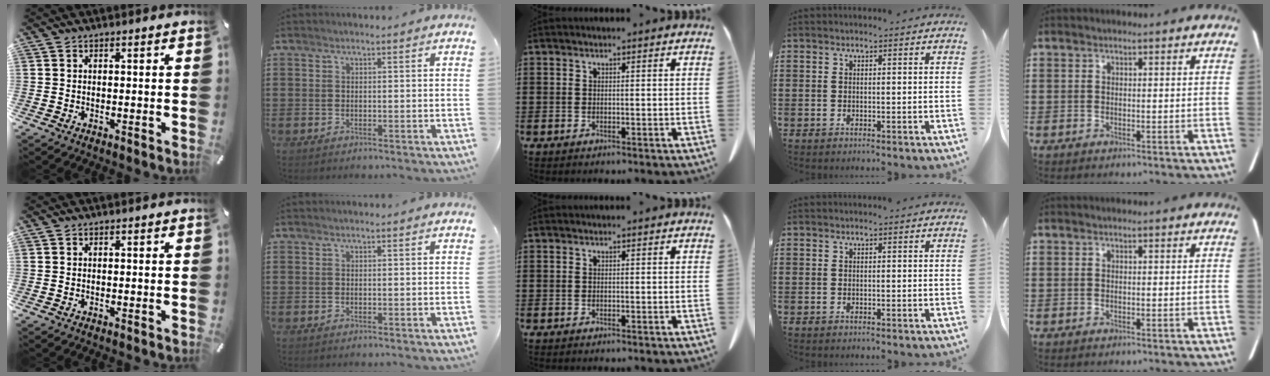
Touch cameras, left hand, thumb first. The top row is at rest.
{}